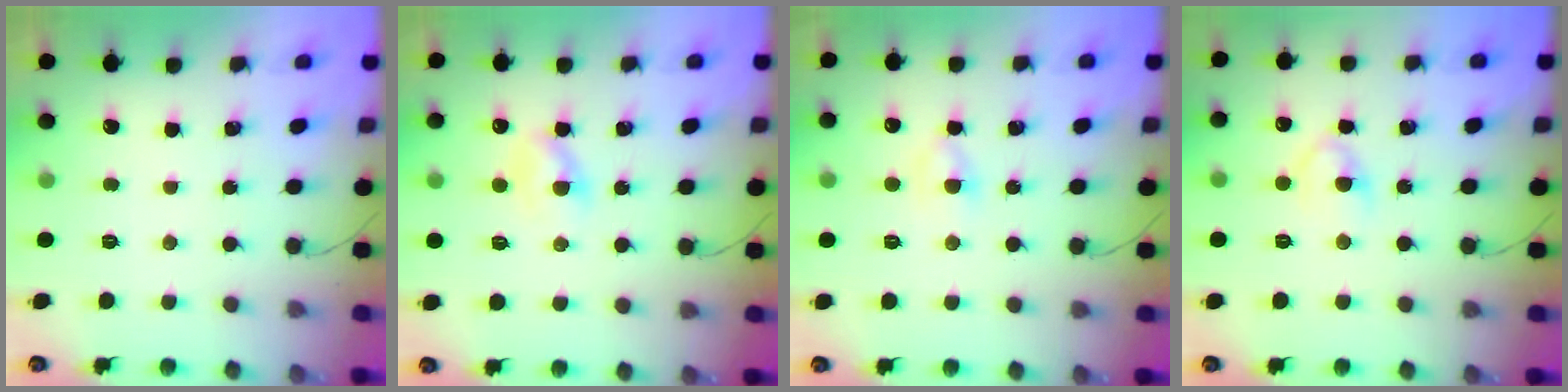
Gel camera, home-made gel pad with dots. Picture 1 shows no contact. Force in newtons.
{"total": 3.4, "press": 3.2, "slide": 1.2}
{"total": 3.6, "press": 3.4, "slide": 1.1}
{"total": 3.8, "press": 3.6, "slide": 1.2}